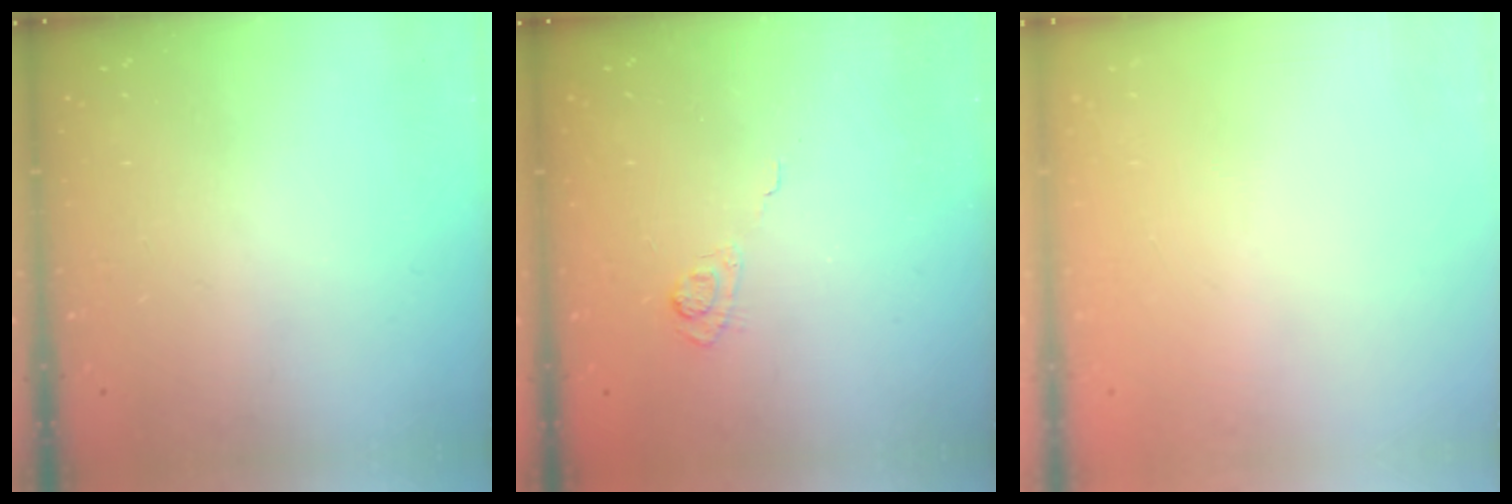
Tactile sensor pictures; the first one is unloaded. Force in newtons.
{"total": 3.8, "press": 3.5, "slide": 1.6}
{"total": 2.7, "press": 2.6, "slide": 0.8}